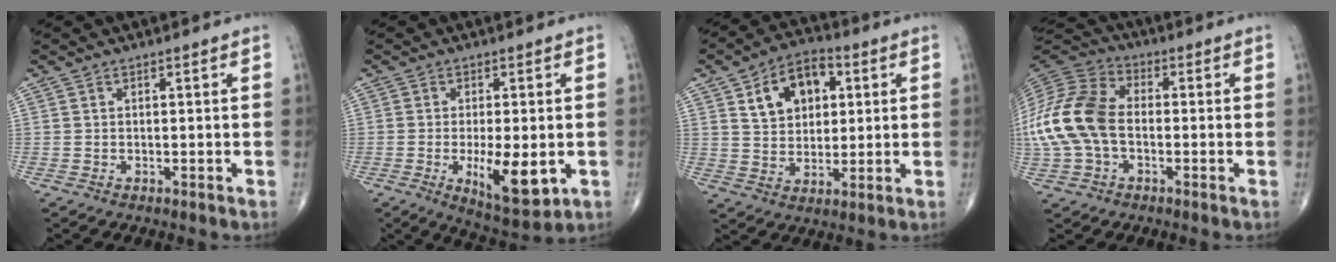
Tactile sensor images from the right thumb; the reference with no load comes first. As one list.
[{"total": 11.0, "force": [-2.4, 4.1, 9.9], "torque": [-0.145, -0.020, -0.028]}, {"total": 12.0, "force": [4.1, 8.1, 7.8], "torque": [-0.092, -0.001, 0.066]}, {"total": 17.3, "force": [-1.7, 11.4, 12.9], "torque": [-0.287, 0.031, -0.036]}]